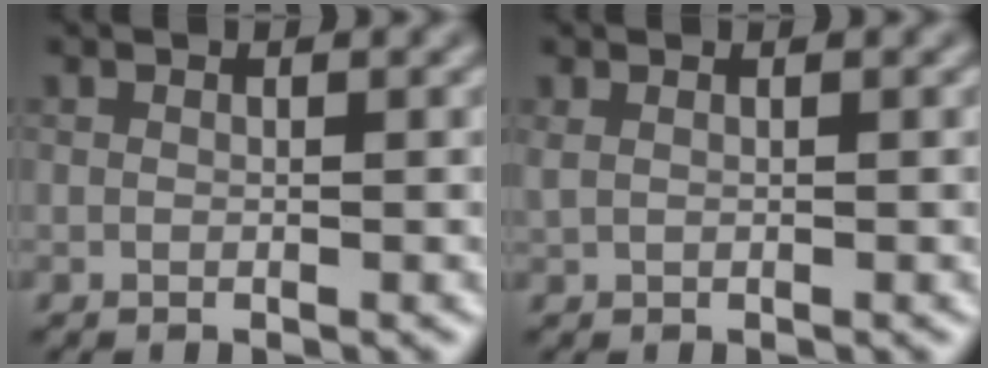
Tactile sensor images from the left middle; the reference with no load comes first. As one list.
[{"total": 0.6, "force": [0.3, 0.2, 0.4], "torque": [-0.011, 0.002, 0.008]}]